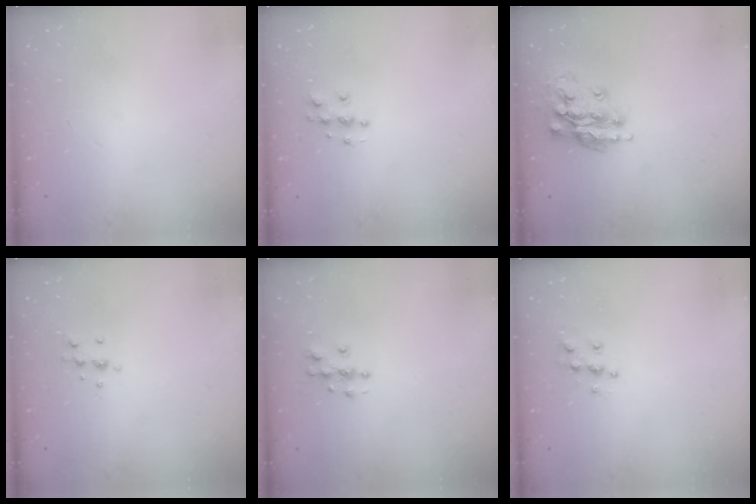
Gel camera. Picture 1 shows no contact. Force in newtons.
{"total": 4.6, "press": 4.6, "slide": 0.2}
{"total": 14.9, "press": 14.9, "slide": 1.1}
{"total": 6.2, "press": 6.1, "slide": 0.8}
{"total": 3.9, "press": 3.9, "slide": 0.3}
{"total": 6.4, "press": 6.4, "slide": 0.6}